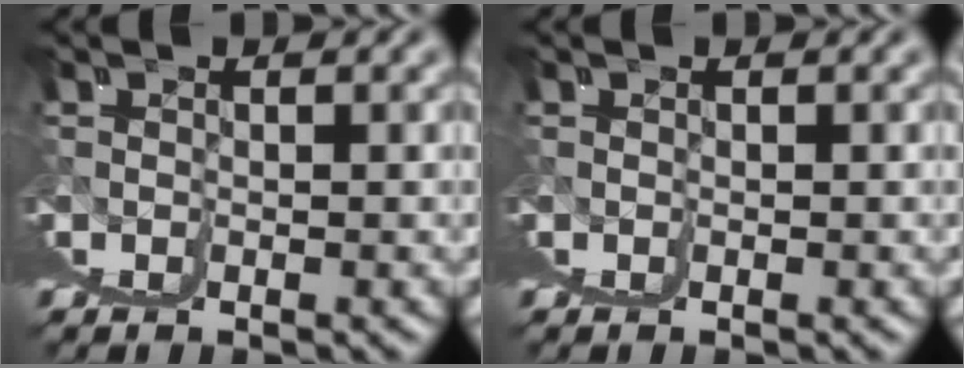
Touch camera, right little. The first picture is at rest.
{"total": 0.0}